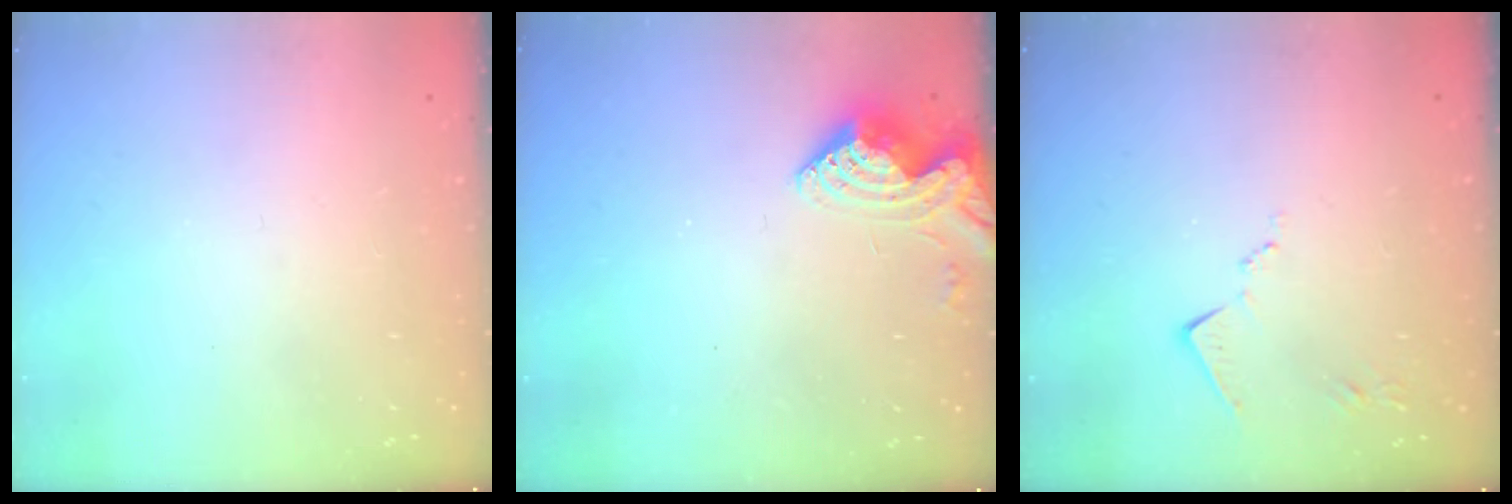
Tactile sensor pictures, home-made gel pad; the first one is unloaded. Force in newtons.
{"total": 7.8, "press": 7.7, "slide": 0.8}
{"total": 7.6, "press": 7.6, "slide": 0.1}